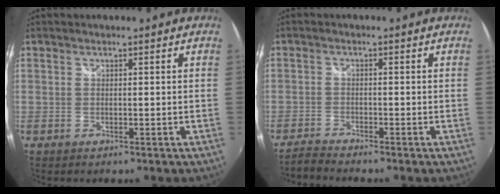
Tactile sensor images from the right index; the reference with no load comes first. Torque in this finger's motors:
{"motor_torque": [-0.02, -0.14, -0.13, -0.01]}